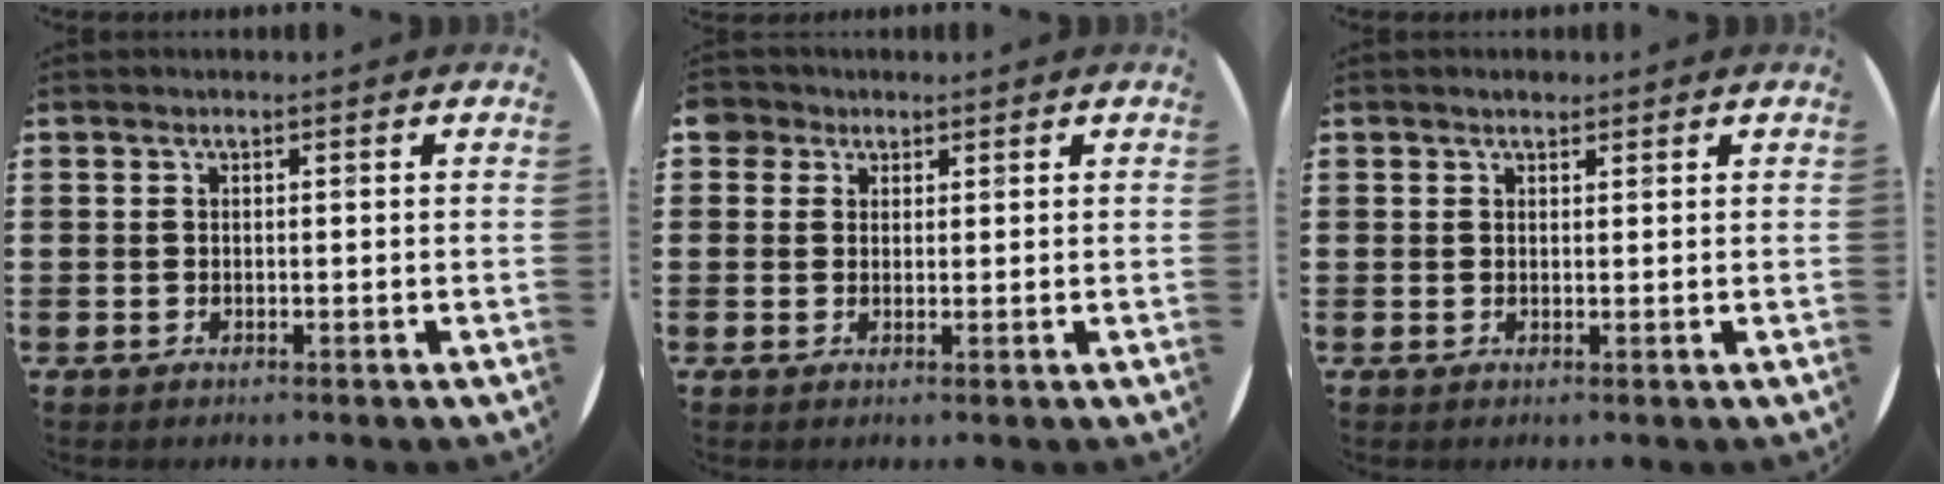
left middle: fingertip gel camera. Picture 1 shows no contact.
{"total": 2.3, "force": [1.7, 1.6, 0.2], "torque": [-0.002, 0.004, 0.031]}
{"total": 1.0, "force": [0.9, 0.3, 0.2], "torque": [0.003, -0.001, 0.016]}